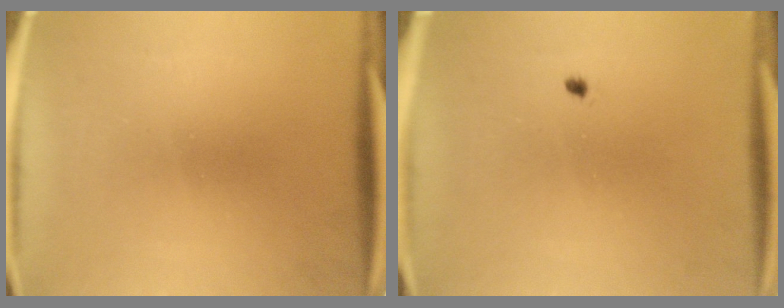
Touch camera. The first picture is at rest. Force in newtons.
{"total": 0.6}